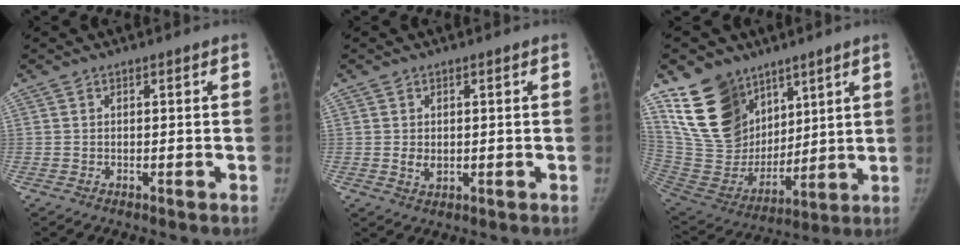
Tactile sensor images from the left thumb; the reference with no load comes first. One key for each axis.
{"total": 1.9, "fx": 0.1, "fy": 1.5, "fz": 1.3, "tx": -0.018, "ty": -0.013, "tz": 0.007}
{"total": 20.0, "fx": 11.6, "fy": 13.3, "fz": 9.5, "tx": -0.140, "ty": -0.054, "tz": 0.235}